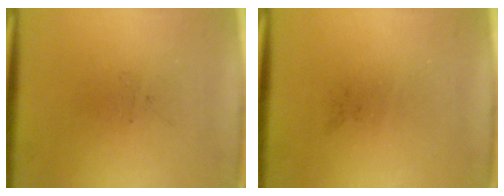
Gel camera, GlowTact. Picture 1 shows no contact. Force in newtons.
{"total": 0.0}